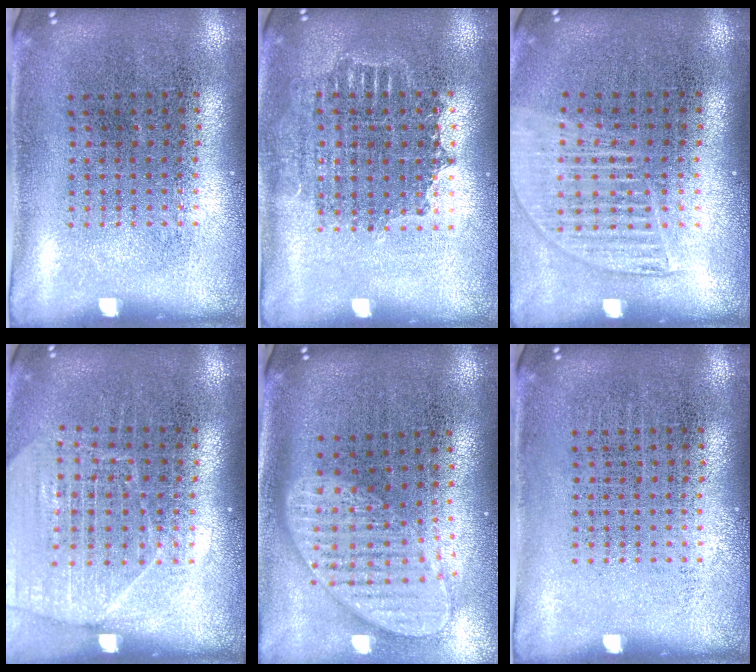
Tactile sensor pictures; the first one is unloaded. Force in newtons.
{"total": 1.4, "press": 1.2, "slide": 0.7}
{"total": 1.4, "press": 1.3, "slide": 0.6}
{"total": 1.6, "press": 1.6, "slide": 0.3}
{"total": 2.0, "press": 1.6, "slide": 1.2}
{"total": 0.0}